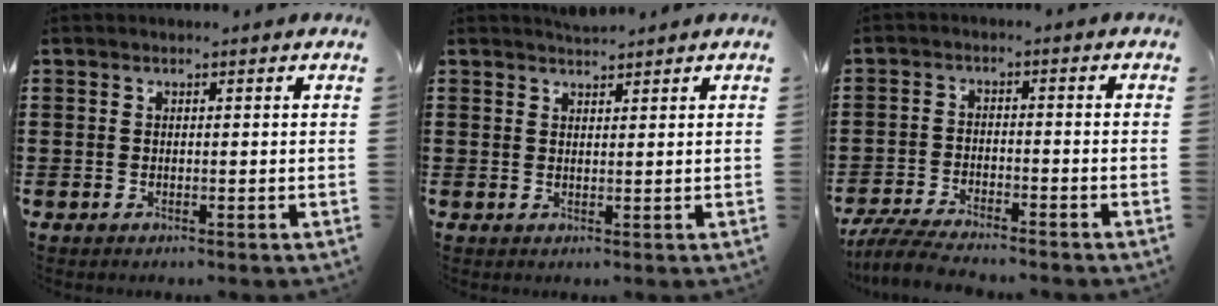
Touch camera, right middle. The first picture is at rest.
{"total": 1.7, "force": [1.7, 0.1, 0.0], "torque": [-0.006, 0.003, 0.034]}
{"total": 5.2, "force": [-4.8, 0.3, 1.8], "torque": [-0.048, -0.012, -0.098]}